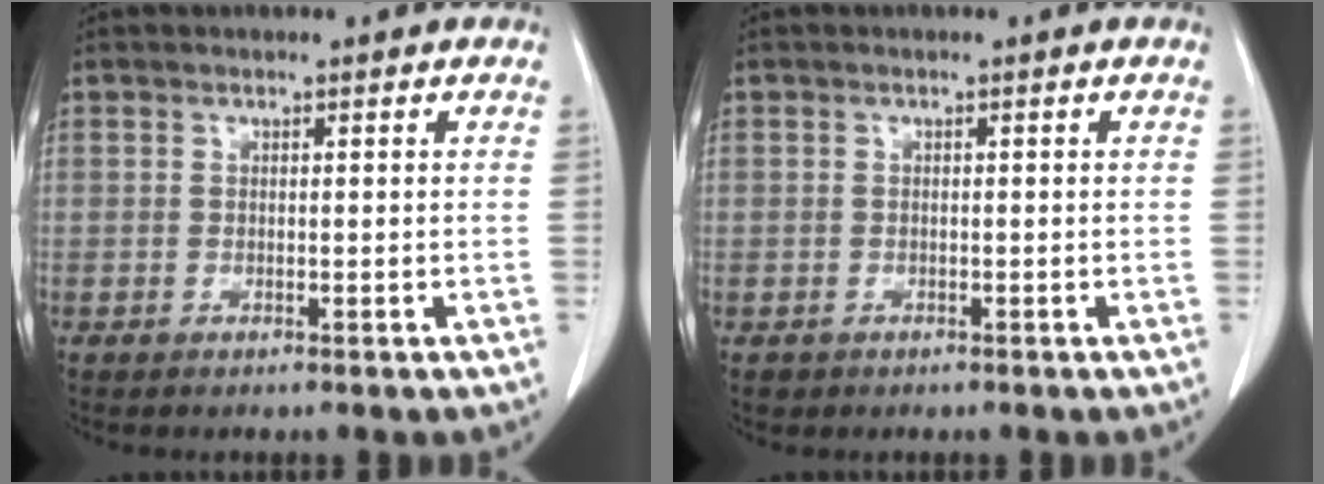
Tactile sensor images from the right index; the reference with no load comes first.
{"total": 1.0, "force": [-0.4, 0.9, 0.0], "torque": [-0.005, 0.004, -0.003]}